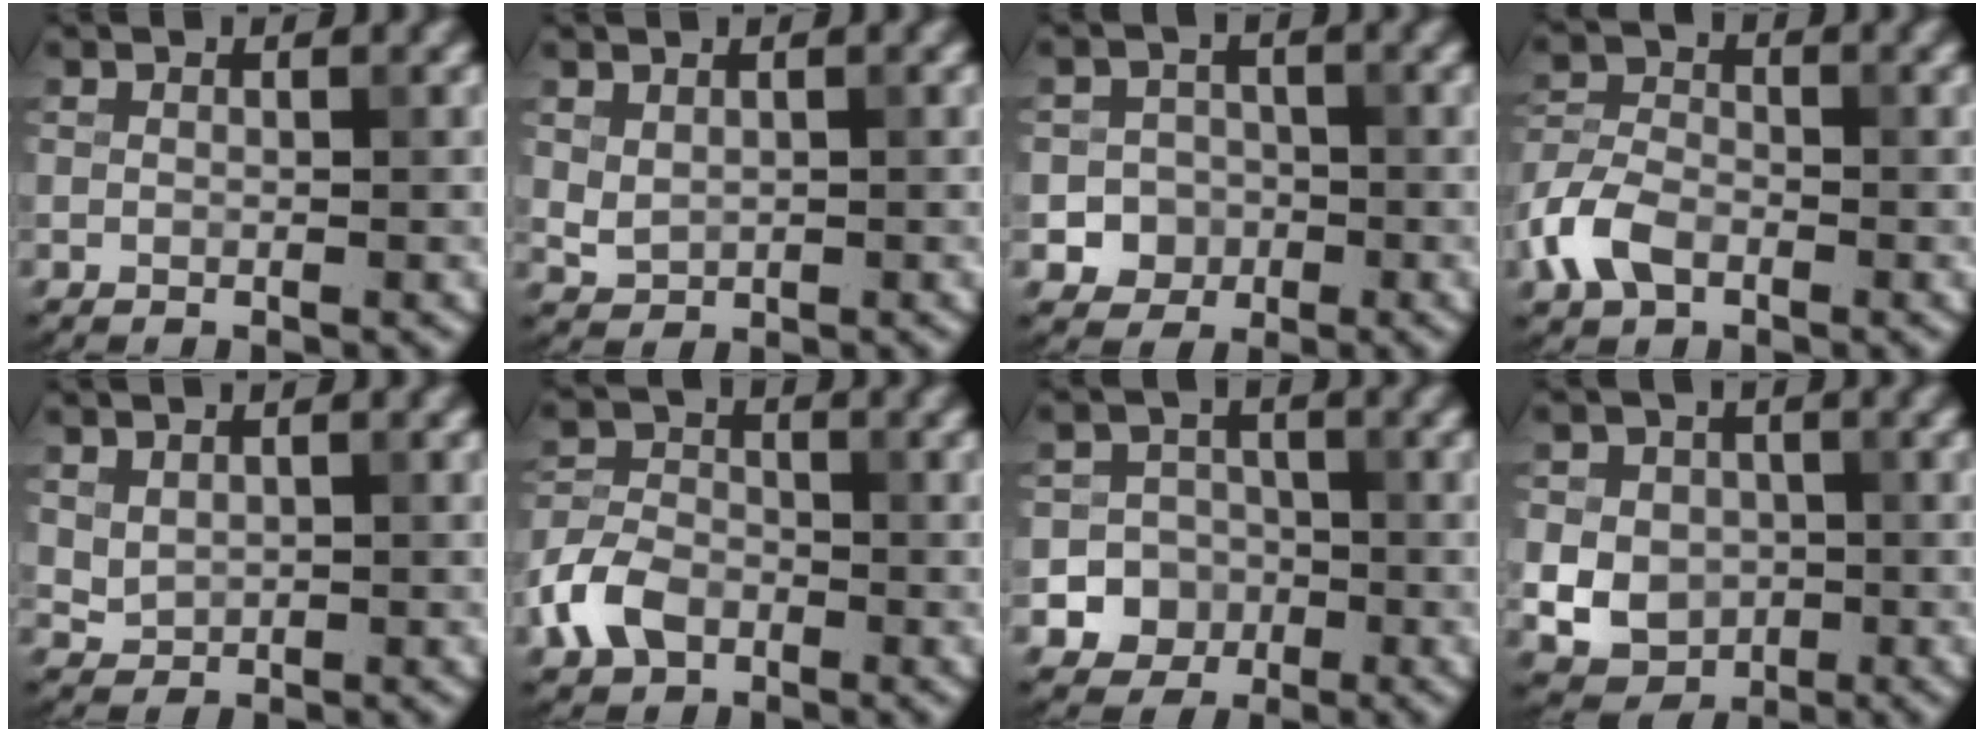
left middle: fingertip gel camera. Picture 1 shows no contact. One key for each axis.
{"total": 1.3, "fx": 0.6, "fy": 0.9, "fz": 0.7, "tx": -0.013, "ty": -0.003, "tz": 0.018}
{"total": 3.4, "fx": -1.2, "fy": 3.1, "fz": 0.5, "tx": 0.021, "ty": 0.002, "tz": -0.030}
{"total": 4.5, "fx": -2.4, "fy": 2.8, "fz": 2.6, "tx": -0.059, "ty": 0.003, "tz": -0.057}
{"total": 1.2, "fx": 0.7, "fy": 0.9, "fz": 0.6, "tx": -0.010, "ty": -0.003, "tz": 0.020}
{"total": 4.7, "fx": -2.3, "fy": 3.3, "fz": 2.4, "tx": -0.052, "ty": 0.002, "tz": -0.052}
{"total": 6.3, "fx": -2.4, "fy": 5.7, "fz": 0.9, "tx": 0.005, "ty": -0.004, "tz": -0.057}
{"total": 7.4, "fx": -0.7, "fy": 6.6, "fz": 3.3, "tx": -0.056, "ty": 0.014, "tz": -0.039}